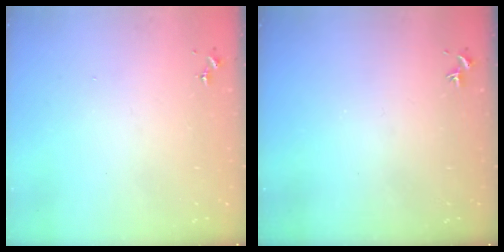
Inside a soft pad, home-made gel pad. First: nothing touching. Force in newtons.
{"total": 0.0}